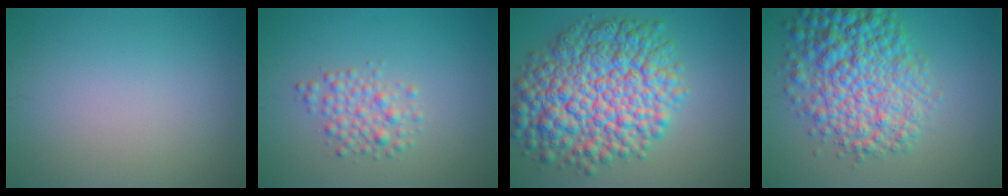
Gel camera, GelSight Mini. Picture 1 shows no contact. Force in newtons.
{"total": 2.6, "press": 2.6, "slide": 0.1}
{"total": 12.3, "press": 12.3, "slide": 0.3}
{"total": 9.1, "press": 9.1, "slide": 0.2}